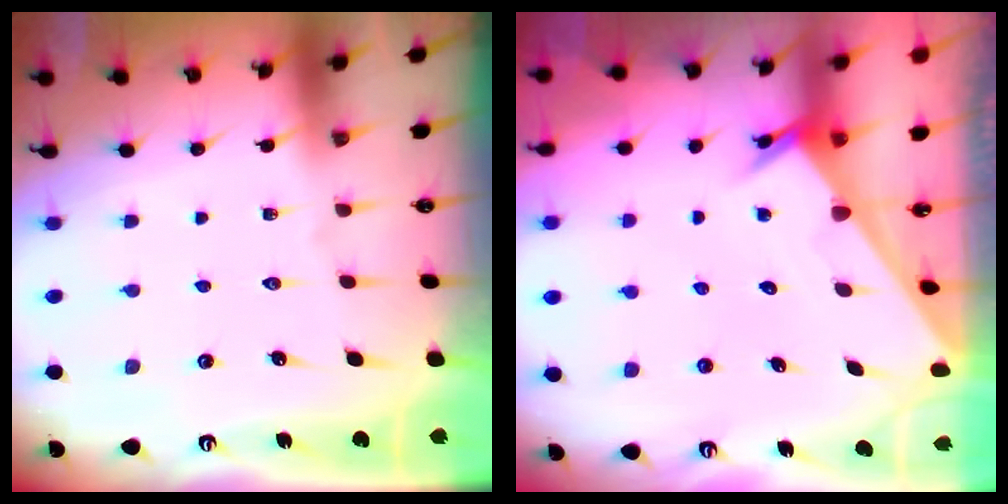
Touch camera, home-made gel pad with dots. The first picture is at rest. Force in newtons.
{"total": 2.4, "press": 2.4, "slide": 0.1}